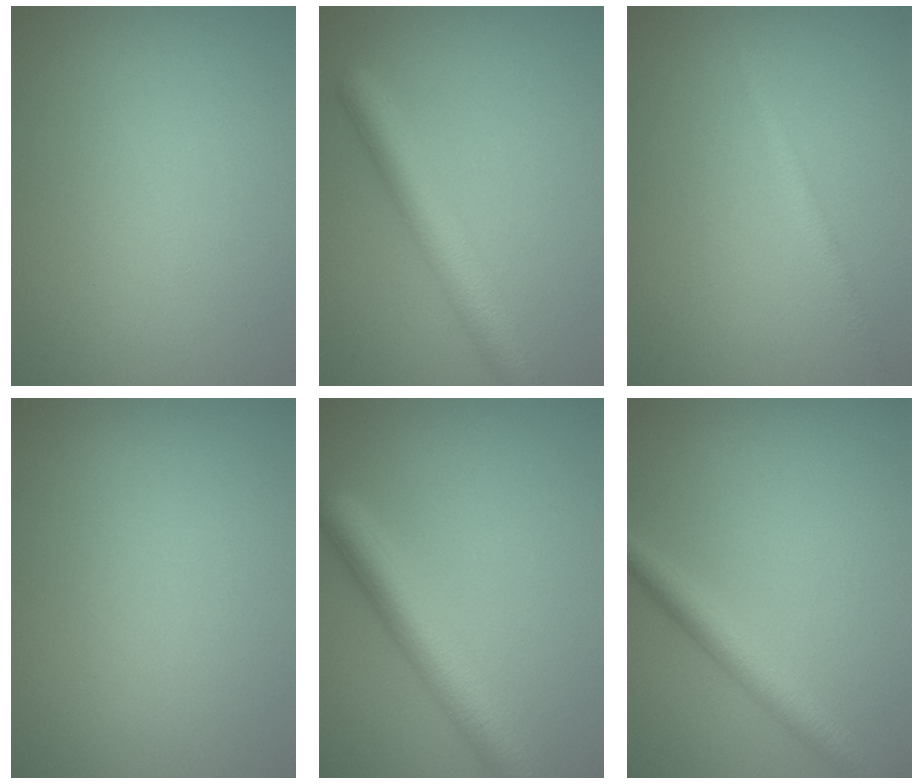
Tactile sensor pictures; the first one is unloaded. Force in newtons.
{"total": 4.7, "press": 4.7, "slide": 0.2}
{"total": 1.3, "press": 1.3, "slide": 0.0}
{"total": 0.0}
{"total": 5.0, "press": 5.0, "slide": 0.2}
{"total": 2.9, "press": 2.9, "slide": 0.1}